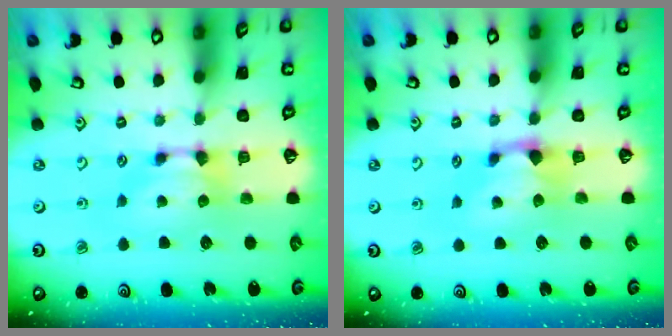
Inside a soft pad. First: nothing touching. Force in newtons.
{"total": 1.1, "press": 0.1, "slide": 1.1}